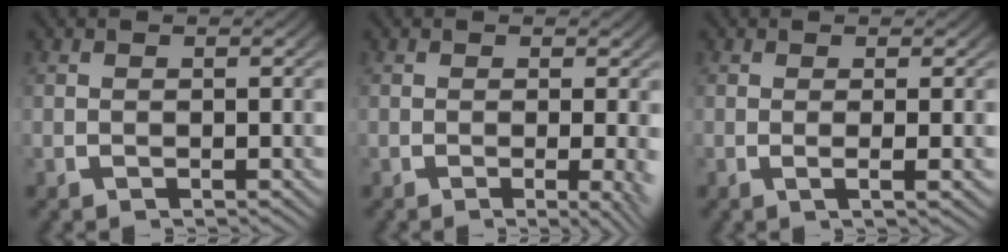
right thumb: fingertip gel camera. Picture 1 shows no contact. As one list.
[{"total": 2.3, "force": [-0.7, 0.4, 2.2], "torque": [-0.028, -0.008, -0.009]}, {"total": 1.7, "force": [0.0, -0.1, 1.7], "torque": [-0.034, -0.002, 0.000]}]